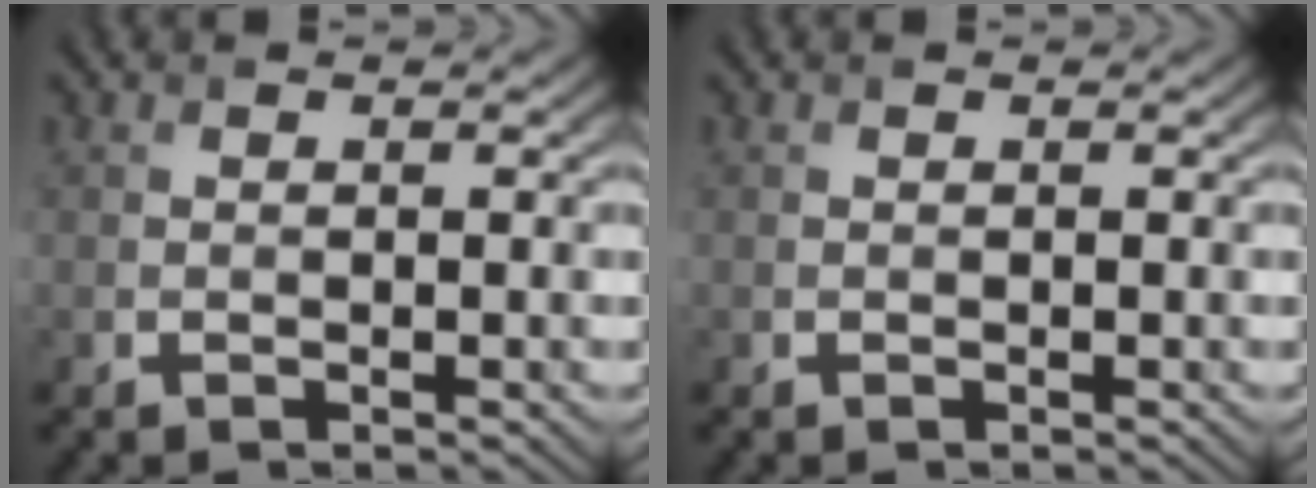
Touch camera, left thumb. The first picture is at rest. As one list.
[{"total": 0.0}]